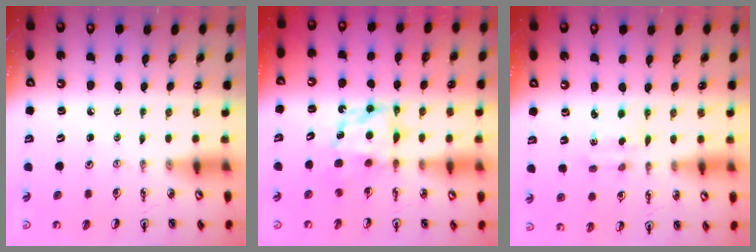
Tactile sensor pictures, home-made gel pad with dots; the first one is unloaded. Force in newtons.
{"total": 6.5, "press": 6.5, "slide": 0.3}
{"total": 2.9, "press": 2.8, "slide": 0.6}